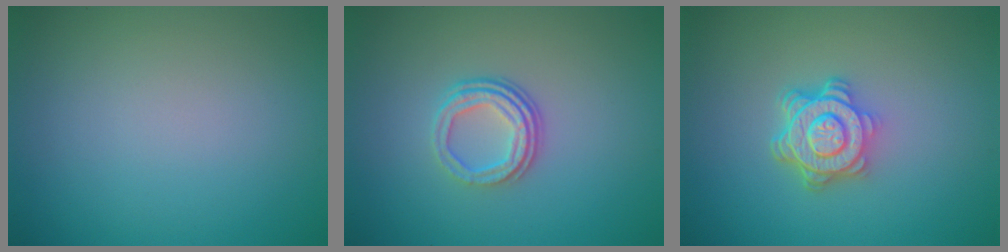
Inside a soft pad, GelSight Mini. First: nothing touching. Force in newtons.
{"total": 3.4, "press": 2.5, "slide": 2.3}
{"total": 4.6, "press": 3.4, "slide": 3.1}